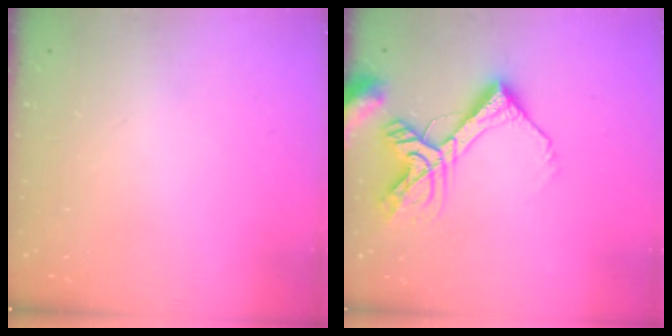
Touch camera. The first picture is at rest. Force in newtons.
{"total": 15.5, "press": 15.4, "slide": 1.8}